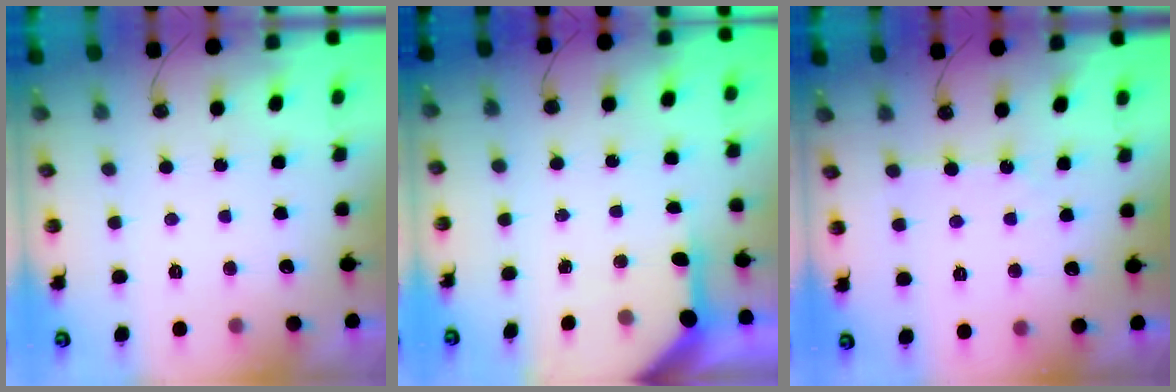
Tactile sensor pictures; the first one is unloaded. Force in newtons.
{"total": 6.0, "press": 6.0, "slide": 0.5}
{"total": 2.9, "press": 2.8, "slide": 0.4}